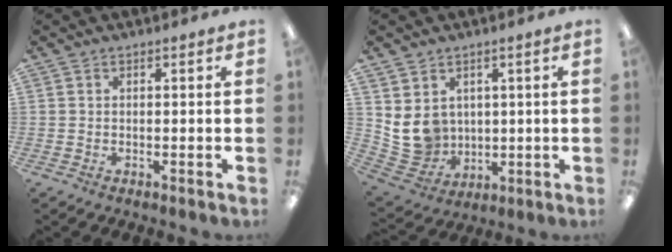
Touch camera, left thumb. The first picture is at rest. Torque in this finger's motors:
{"motor_torque": [0.02, 0.14, 0.08, -0.08, 0.02]}